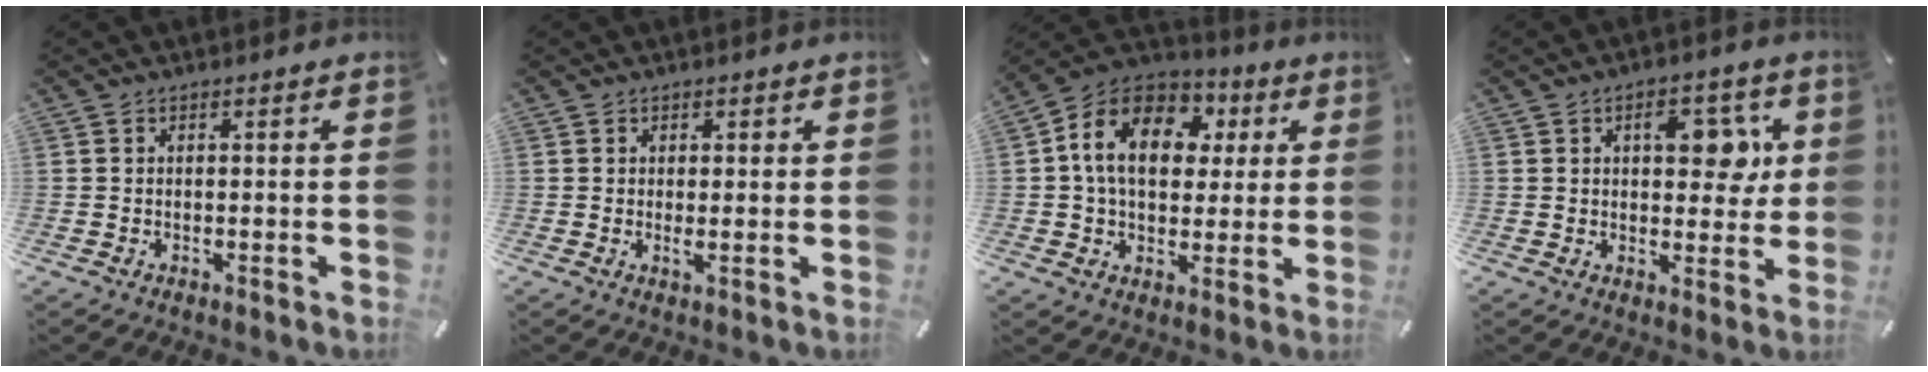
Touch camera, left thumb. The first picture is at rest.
{"total": 1.6, "force": [0.2, 0.6, 1.5], "torque": [-0.022, -0.004, 0.001]}
{"total": 15.4, "force": [3.4, 11.6, 9.5], "torque": [-0.186, 0.001, 0.059]}
{"total": 10.0, "force": [2.9, 5.7, 7.7], "torque": [-0.093, -0.007, 0.040]}